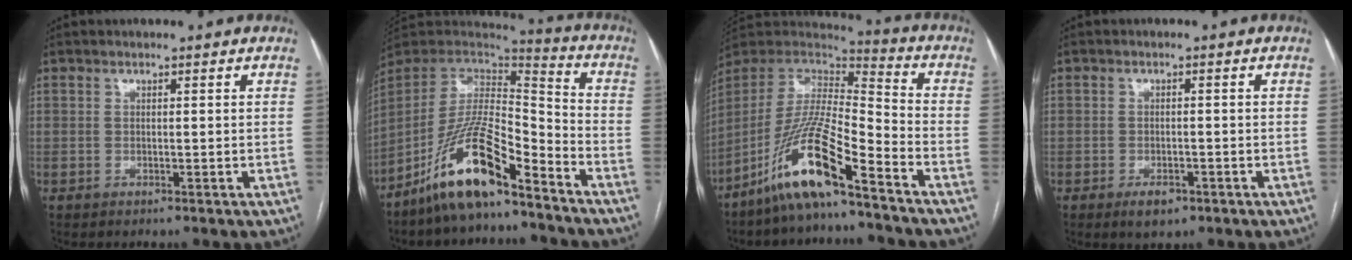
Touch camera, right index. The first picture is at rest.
{"total": 15.3, "force": [-10.8, 2.8, 10.5], "torque": [-0.202, 0.005, -0.197]}
{"total": 15.4, "force": [-10.3, 1.3, 11.3], "torque": [-0.230, -0.010, -0.194]}
{"total": 3.1, "force": [-1.9, 1.7, 1.9], "torque": [-0.030, -0.001, -0.022]}